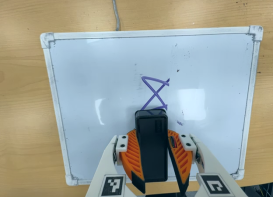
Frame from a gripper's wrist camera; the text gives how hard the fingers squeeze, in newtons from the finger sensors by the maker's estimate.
{"total": 11.6, "left": 11.1, "right": 12.1}